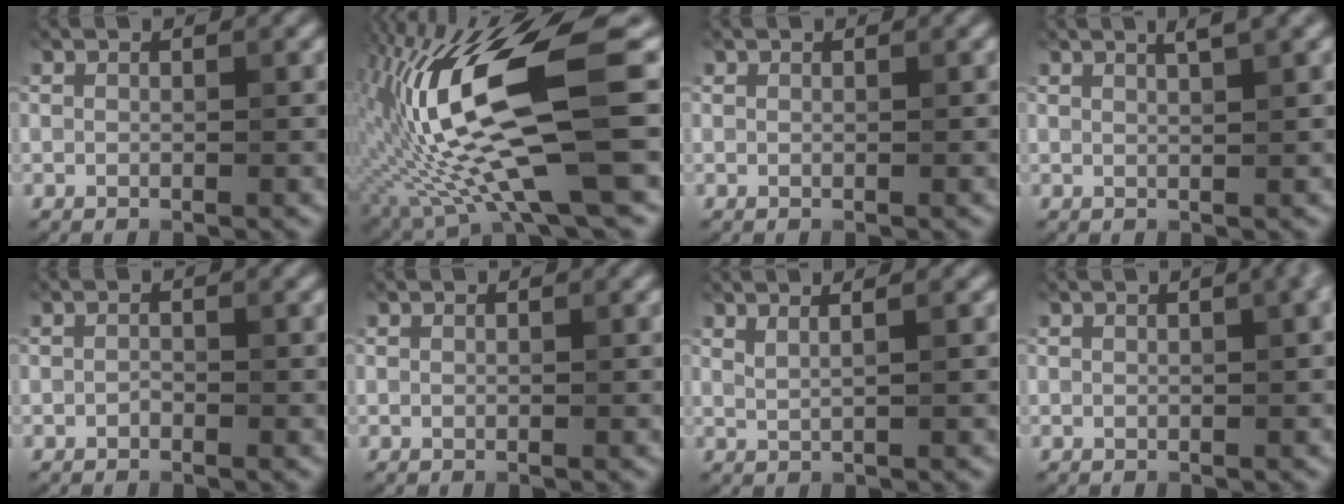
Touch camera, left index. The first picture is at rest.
{"total": 14.1, "force": [-2.1, 3.4, 13.5], "torque": [-0.262, 0.009, -0.029]}
{"total": 0.0}
{"total": 1.9, "force": [1.3, 0.2, 1.3], "torque": [-0.009, 0.010, 0.010]}
{"total": 0.6, "force": [-0.5, -0.1, -0.3], "torque": [0.001, 0.001, -0.003]}
{"total": 0.0}
{"total": 2.6, "force": [1.8, 1.1, 1.6], "torque": [-0.006, 0.013, 0.004]}
{"total": 4.8, "force": [1.7, 2.5, 3.7], "torque": [-0.009, 0.046, -0.003]}